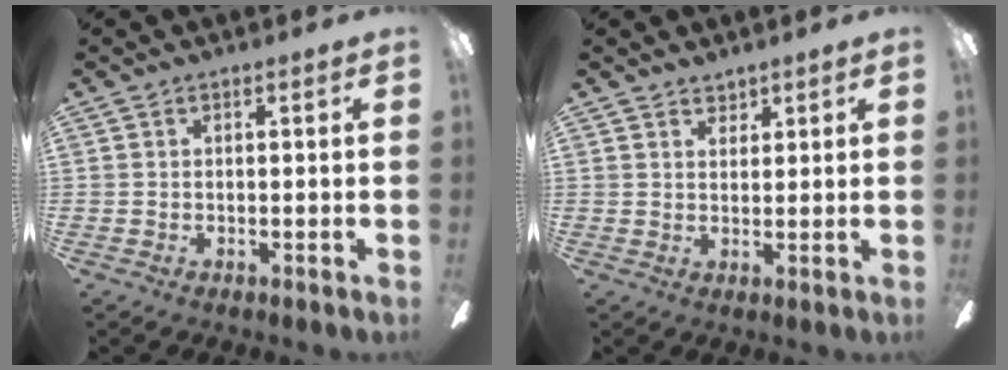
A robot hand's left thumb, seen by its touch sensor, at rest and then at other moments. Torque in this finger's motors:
{"motor_torque": [0.16, -0.29, -0.23, -0.13, -0.03]}